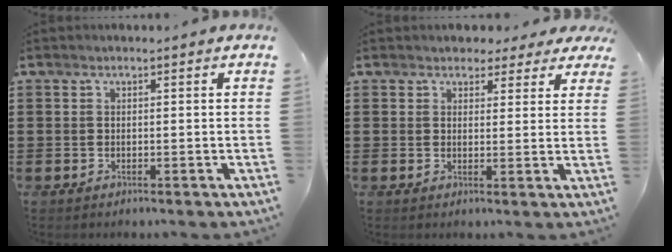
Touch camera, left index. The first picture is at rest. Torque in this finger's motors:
{"motor_torque": [2.14, 0.00, 0.26, -0.06]}